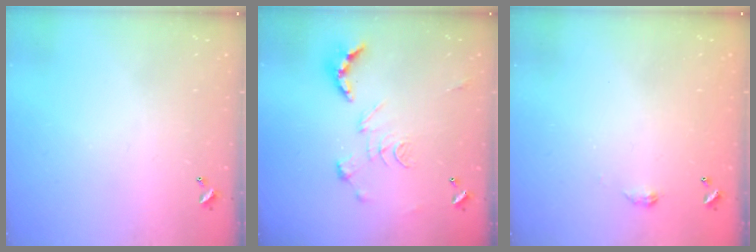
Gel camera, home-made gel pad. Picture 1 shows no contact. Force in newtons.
{"total": 2.6, "press": 2.1, "slide": 1.5}
{"total": 2.8, "press": 2.7, "slide": 0.5}